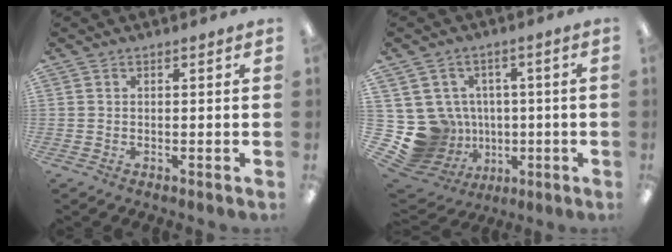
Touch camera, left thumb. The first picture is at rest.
{"total": 12.3, "force": [-1.3, 11.8, 3.3], "torque": [-0.111, -0.005, 0.004]}